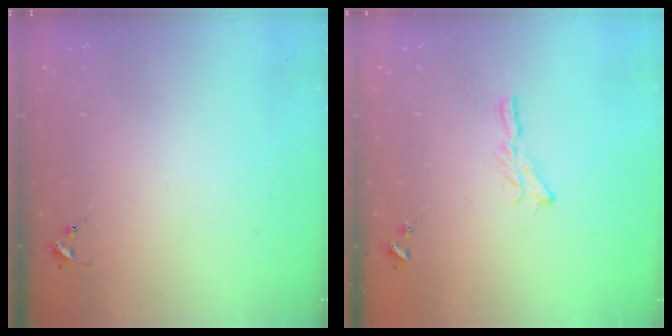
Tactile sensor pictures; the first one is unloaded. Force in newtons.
{"total": 6.5, "press": 6.5, "slide": 0.3}